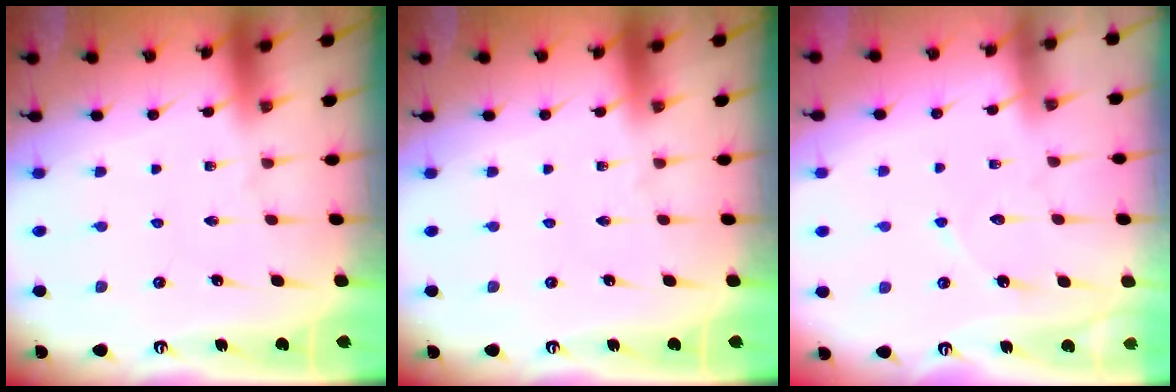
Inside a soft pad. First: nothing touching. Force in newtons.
{"total": 0.0}
{"total": 4.7, "press": 4.7, "slide": 0.5}